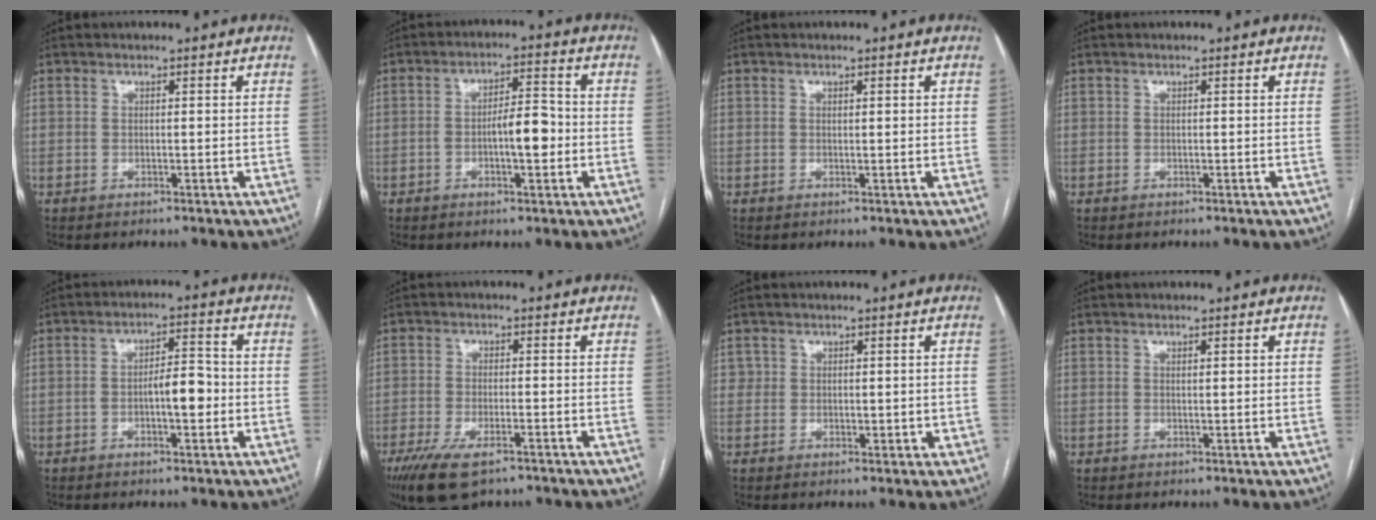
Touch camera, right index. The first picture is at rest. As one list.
[{"total": 6.2, "force": [-1.2, 1.8, 5.8], "torque": [-0.099, 0.015, -0.016]}, {"total": 0.8, "force": [0.3, 0.1, 0.8], "torque": [-0.014, 0.002, 0.004]}, {"total": 0.0}, {"total": 5.4, "force": [-1.1, 1.7, 5.0], "torque": [-0.082, 0.014, -0.015]}, {"total": 9.1, "force": [-6.1, 2.9, 6.1], "torque": [-0.109, -0.018, -0.101]}, {"total": 2.2, "force": [0.5, 1.9, 1.0], "torque": [-0.009, 0.006, 0.012]}, {"total": 1.1, "force": [0.4, 0.1, 1.0], "torque": [-0.018, 0.002, 0.006]}]